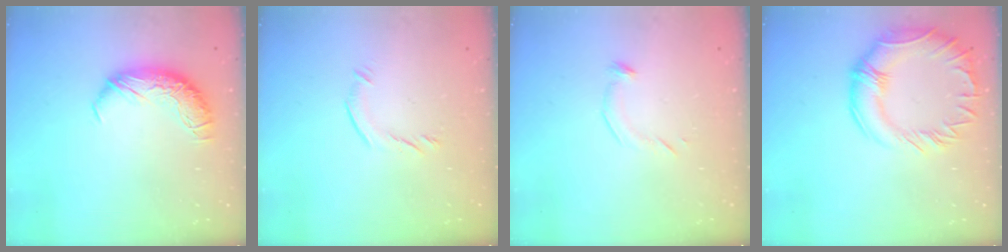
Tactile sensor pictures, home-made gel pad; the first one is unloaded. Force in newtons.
{"total": 5.2, "press": 5.0, "slide": 1.4}
{"total": 6.5, "press": 6.5, "slide": 0.9}
{"total": 7.3, "press": 6.9, "slide": 2.5}